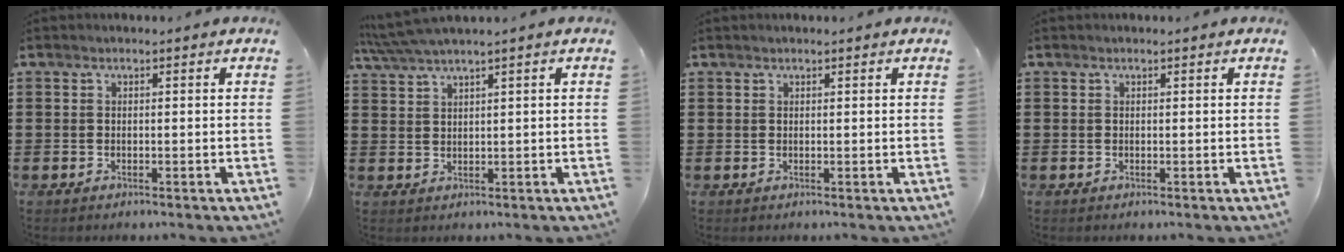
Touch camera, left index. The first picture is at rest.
{"total": 2.7, "force": [2.1, -0.3, 1.7], "torque": [-0.048, -0.005, 0.035]}
{"total": 0.5, "force": [0.4, 0.0, 0.3], "torque": [-0.007, -0.001, 0.008]}
{"total": 0.0}